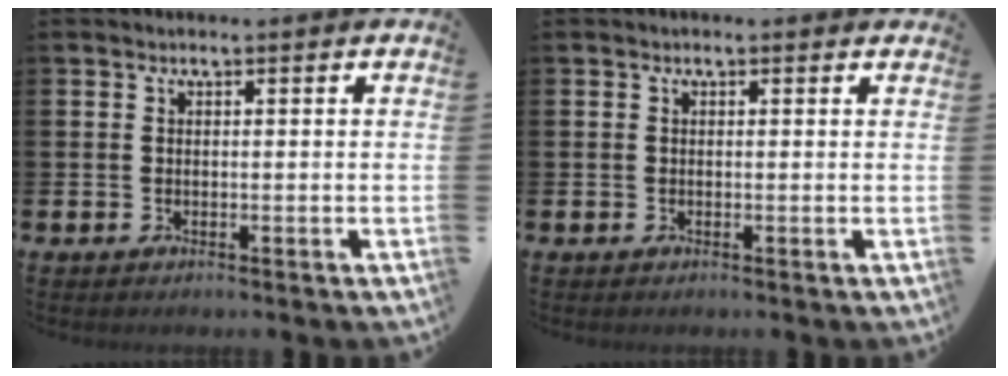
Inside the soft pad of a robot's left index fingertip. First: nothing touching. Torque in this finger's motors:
{"motor_torque": [0.71, -1.42, 0.43, 0.06]}